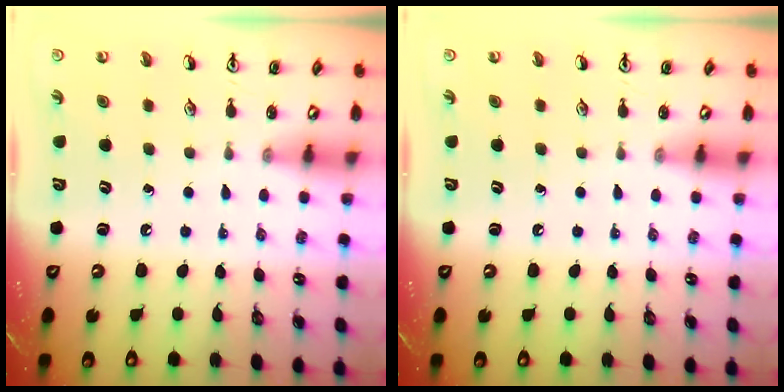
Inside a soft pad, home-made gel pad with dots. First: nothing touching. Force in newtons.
{"total": 0.0}